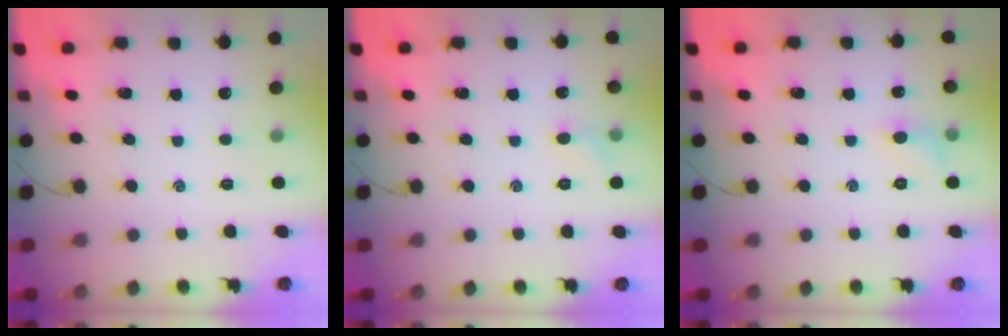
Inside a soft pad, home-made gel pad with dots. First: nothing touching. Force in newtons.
{"total": 4.5, "press": 4.2, "slide": 1.4}
{"total": 6.3, "press": 6.0, "slide": 1.8}